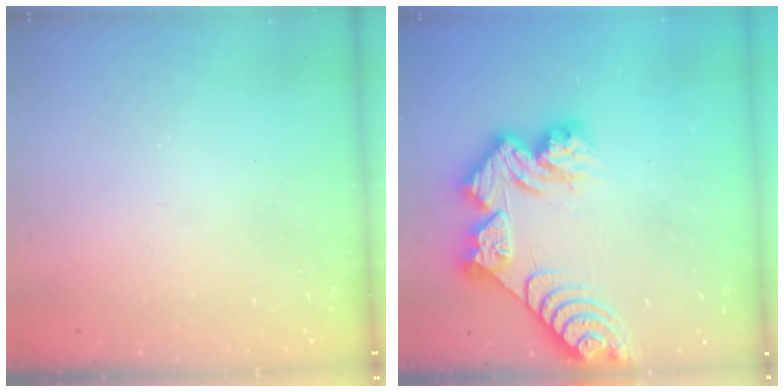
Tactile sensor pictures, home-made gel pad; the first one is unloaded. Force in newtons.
{"total": 15.1, "press": 15.0, "slide": 1.4}